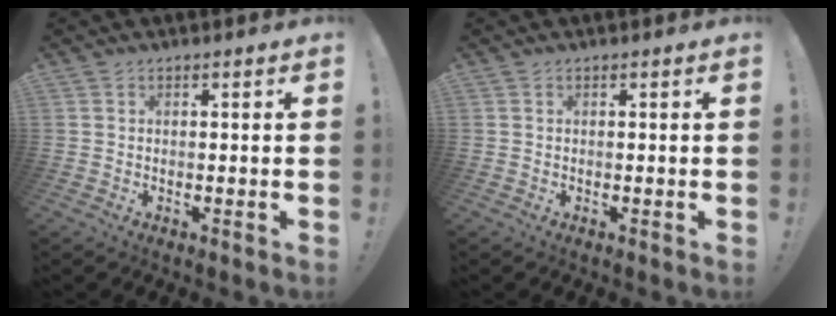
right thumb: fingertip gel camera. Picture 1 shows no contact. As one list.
[{"total": 0.0}]